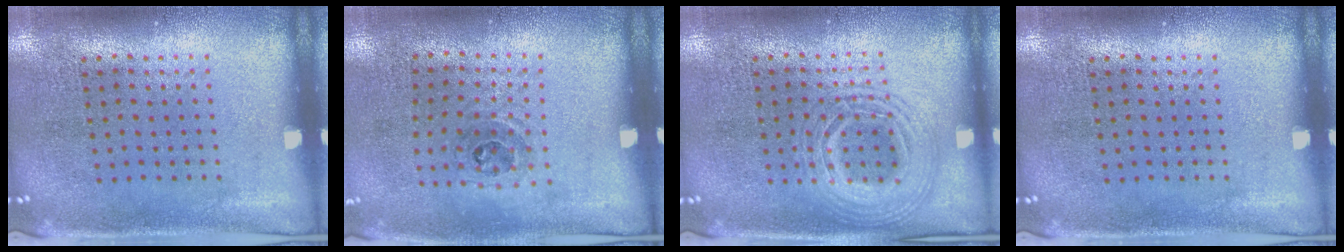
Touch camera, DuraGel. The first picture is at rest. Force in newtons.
{"total": 1.1, "press": 0.7, "slide": 0.8}
{"total": 1.7, "press": 1.7, "slide": 0.1}
{"total": 0.0}